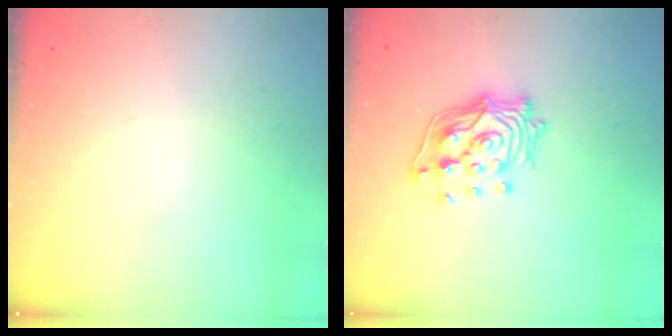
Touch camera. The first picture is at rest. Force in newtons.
{"total": 14.1, "press": 14.0, "slide": 1.7}